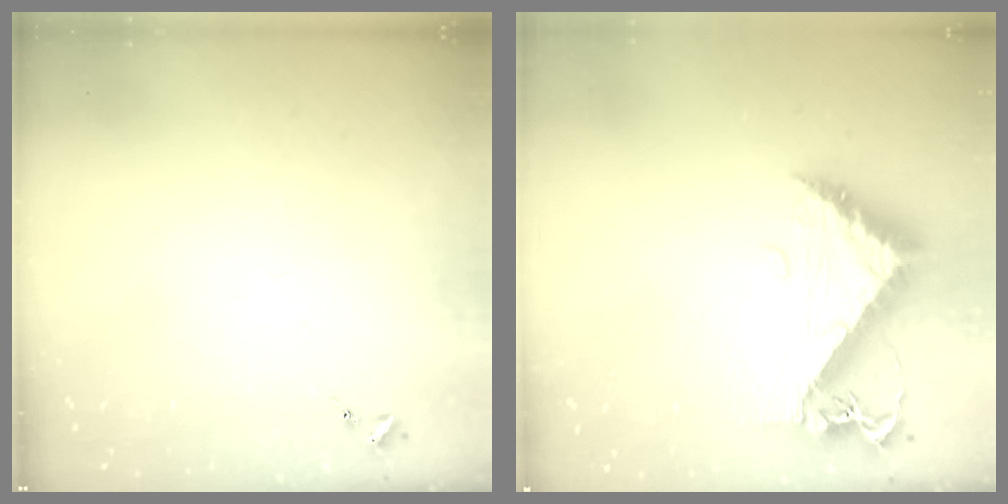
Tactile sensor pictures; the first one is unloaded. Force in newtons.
{"total": 11.4, "press": 11.3, "slide": 1.4}